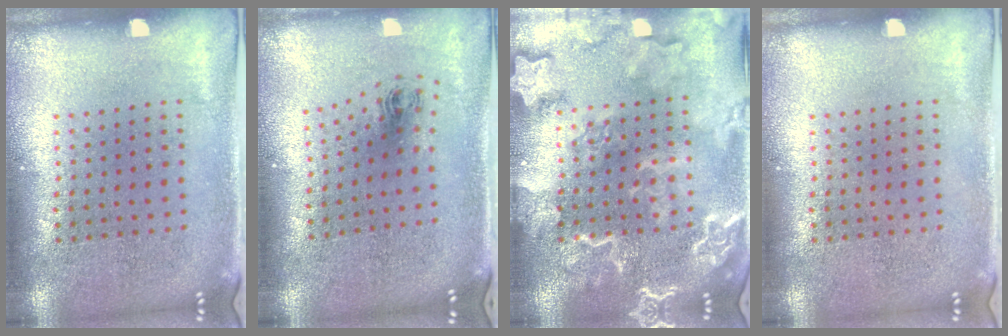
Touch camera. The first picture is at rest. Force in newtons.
{"total": 0.8, "press": 0.4, "slide": 0.8}
{"total": 4.7, "press": 4.6, "slide": 0.6}
{"total": 0.0}